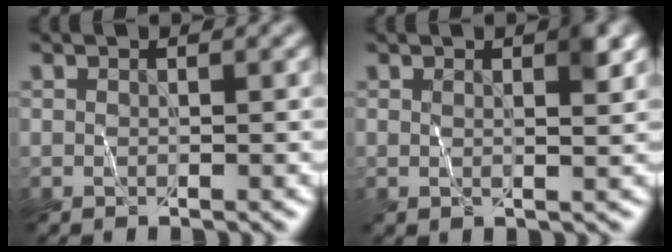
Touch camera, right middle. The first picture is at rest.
{"total": 1.7, "force": [0.8, 0.4, 1.4], "torque": [-0.014, 0.000, 0.013]}